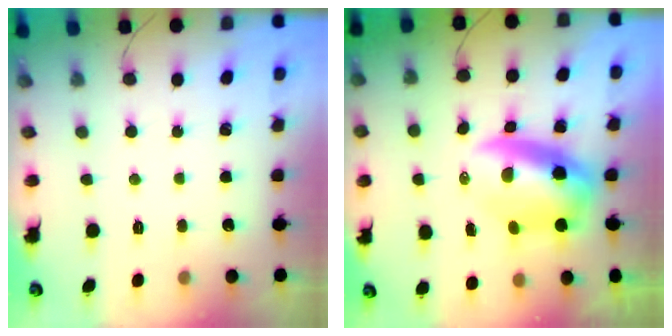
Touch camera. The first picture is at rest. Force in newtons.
{"total": 9.1, "press": 8.8, "slide": 2.4}